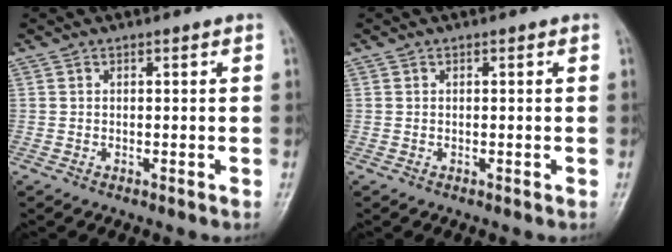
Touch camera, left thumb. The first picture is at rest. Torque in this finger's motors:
{"motor_torque": [0.00, 0.00, 0.00, 0.00, 0.00]}